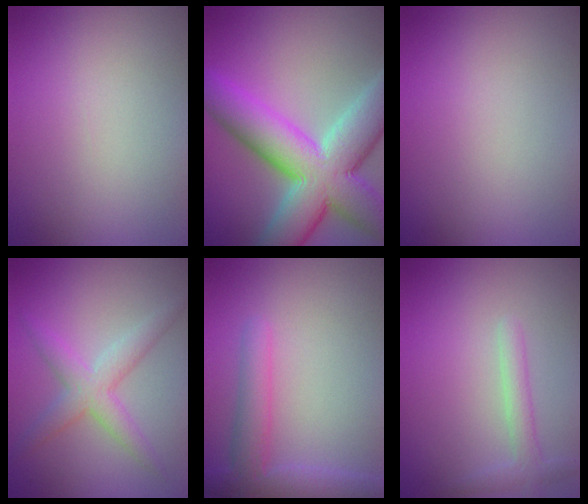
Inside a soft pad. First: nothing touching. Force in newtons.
{"total": 12.9, "press": 12.9, "slide": 1.0}
{"total": 0.0}
{"total": 3.4, "press": 3.4, "slide": 0.2}
{"total": 3.4, "press": 3.4, "slide": 0.2}
{"total": 2.0, "press": 2.0, "slide": 0.1}